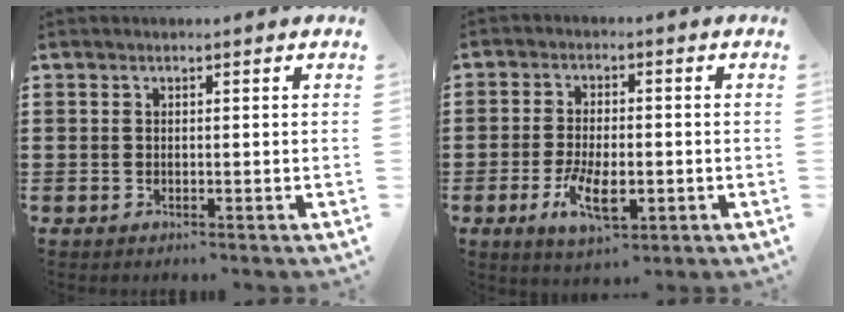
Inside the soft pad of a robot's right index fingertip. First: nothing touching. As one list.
[{"total": 7.2, "force": [-2.3, 2.9, 6.2], "torque": [-0.127, -0.013, -0.045]}]